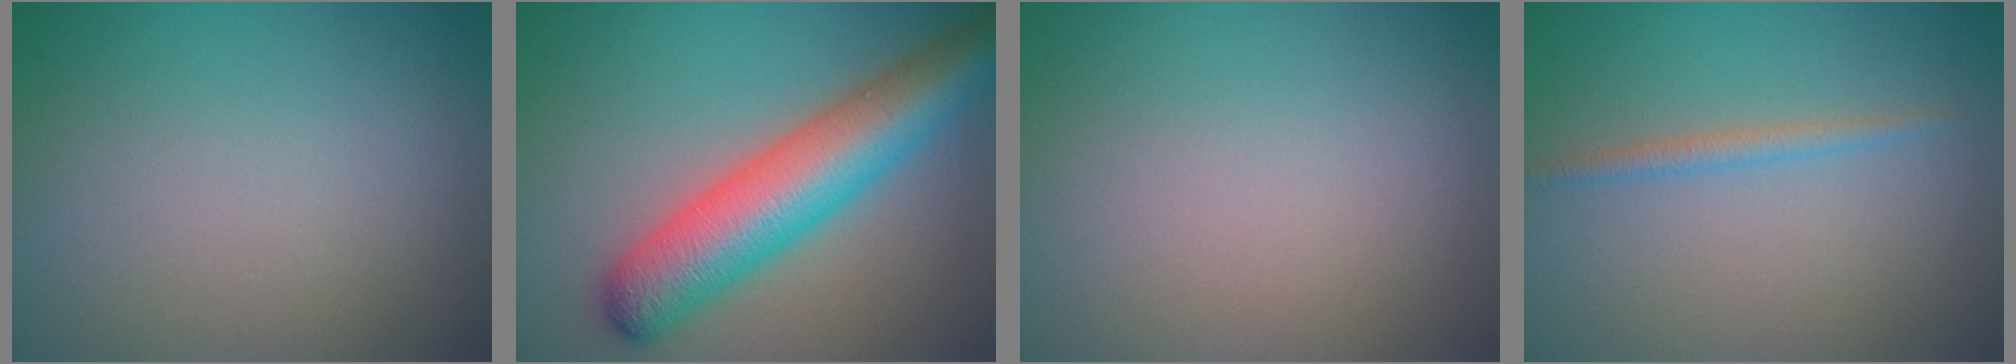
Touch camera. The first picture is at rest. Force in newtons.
{"total": 8.4, "press": 8.4, "slide": 0.3}
{"total": 0.0}
{"total": 1.2, "press": 1.2, "slide": 0.1}